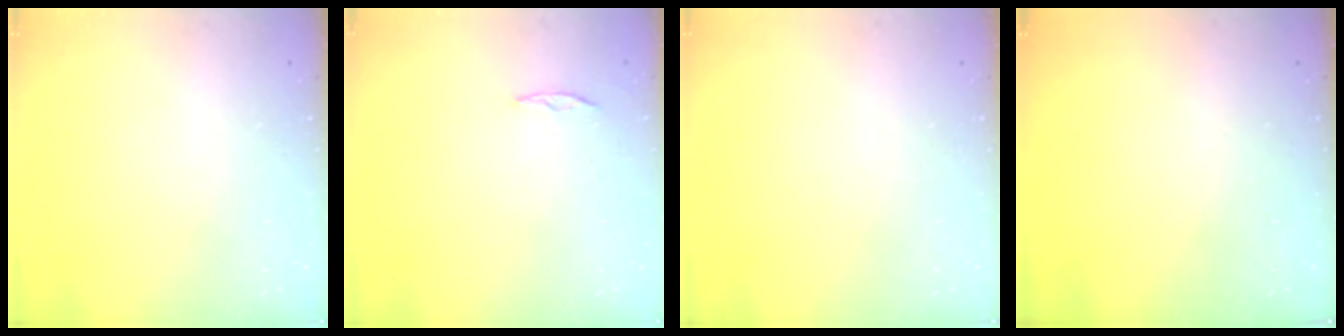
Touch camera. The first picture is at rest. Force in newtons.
{"total": 4.0, "press": 3.9, "slide": 0.4}
{"total": 0.0}
{"total": 0.0}